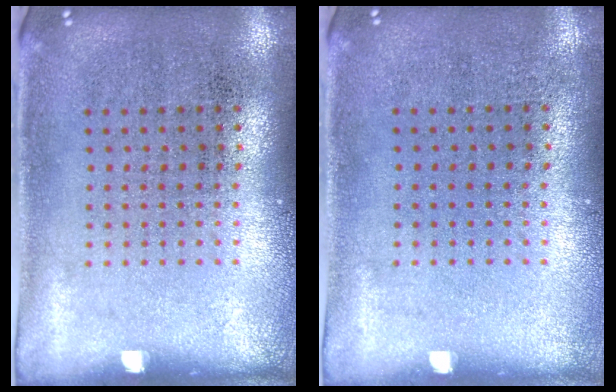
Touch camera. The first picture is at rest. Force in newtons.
{"total": 0.0}